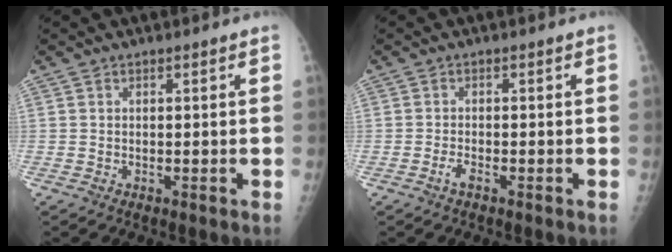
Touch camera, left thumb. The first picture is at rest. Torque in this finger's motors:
{"motor_torque": [-0.25, 0.23, 0.02, 0.01, 0.00]}